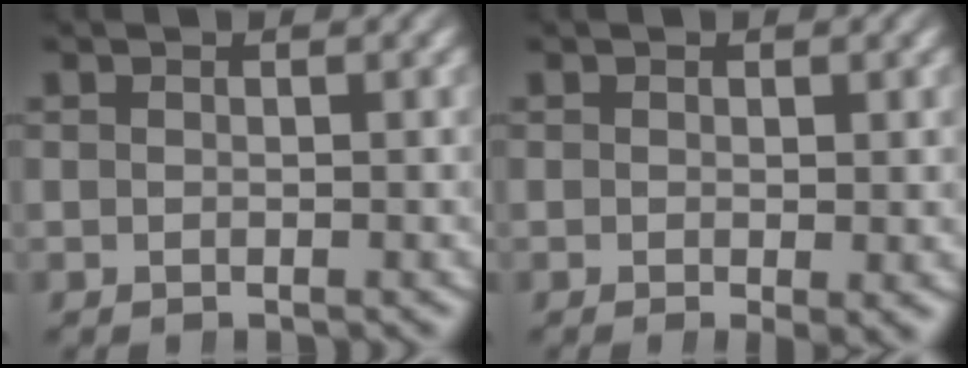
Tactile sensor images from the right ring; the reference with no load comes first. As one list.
[{"total": 1.4, "force": [-0.3, 0.2, 1.3], "torque": [-0.017, -0.009, -0.001]}]